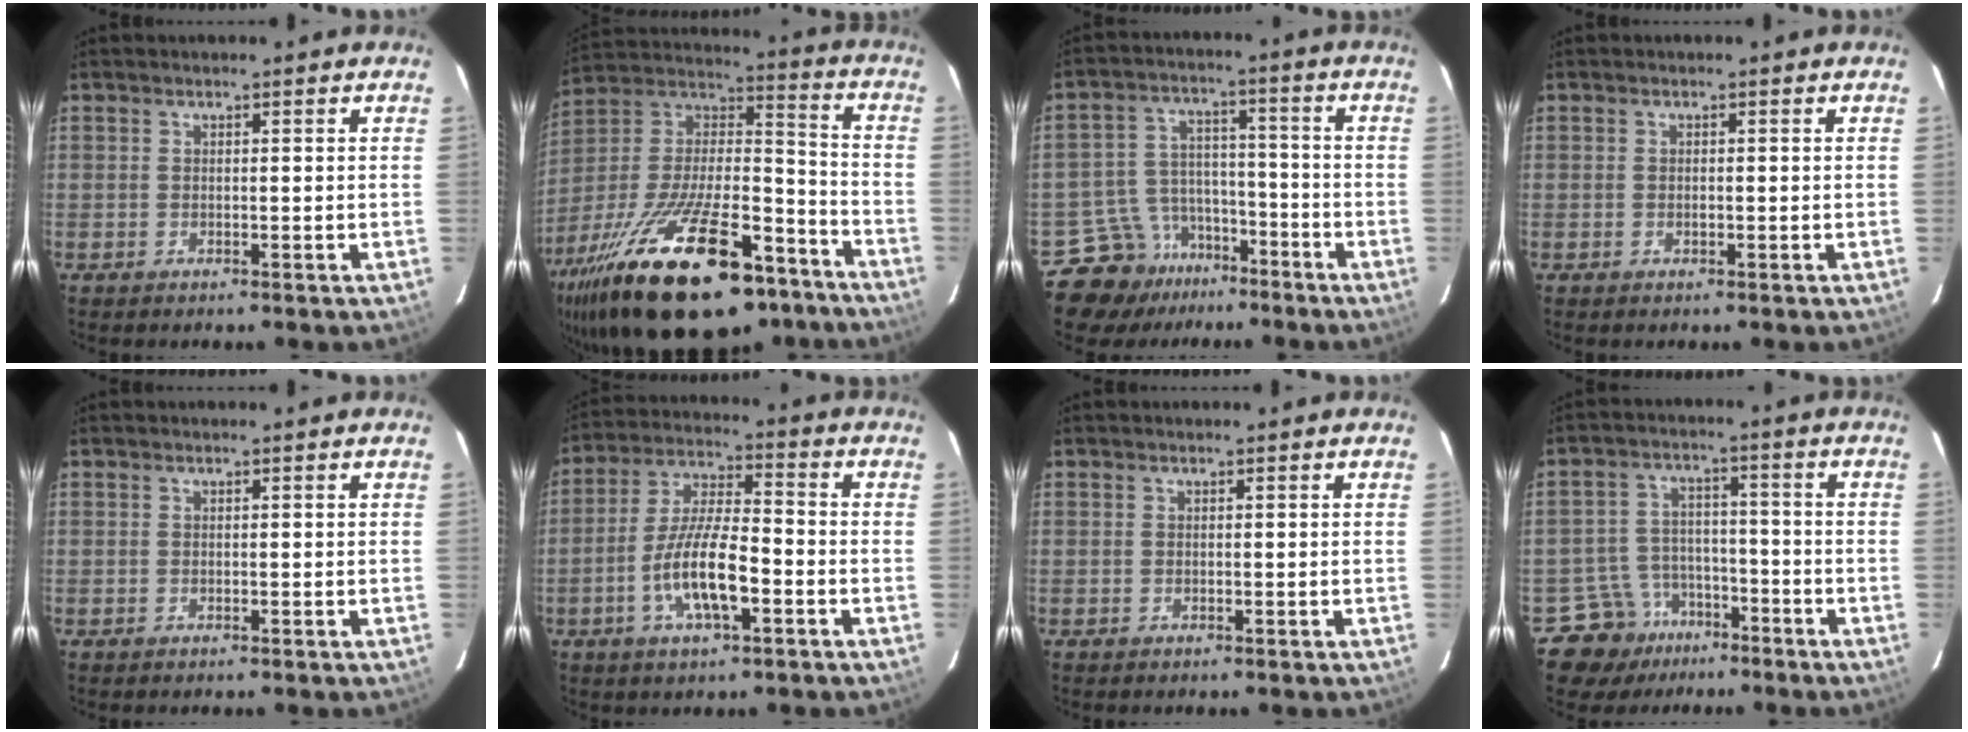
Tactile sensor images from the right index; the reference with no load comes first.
{"total": 34.4, "force": [-22.1, 13.2, 22.8], "torque": [-0.422, -0.023, -0.337]}
{"total": 10.3, "force": [-8.2, 6.4, 0.3], "torque": [-0.027, 0.046, -0.131]}
{"total": 0.6, "force": [-0.2, 0.4, 0.4], "torque": [-0.008, 0.002, -0.003]}
{"total": 0.0}
{"total": 11.6, "force": [-4.3, 3.1, 10.3], "torque": [-0.208, -0.001, -0.078]}
{"total": 0.0}
{"total": 8.6, "force": [-6.0, 6.2, 0.1], "torque": [-0.022, 0.036, -0.092]}